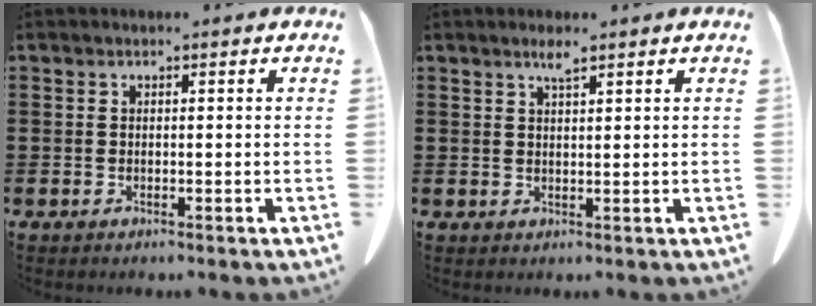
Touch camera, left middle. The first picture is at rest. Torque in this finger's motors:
{"motor_torque": [0.00, 0.00, 0.02, 0.01]}